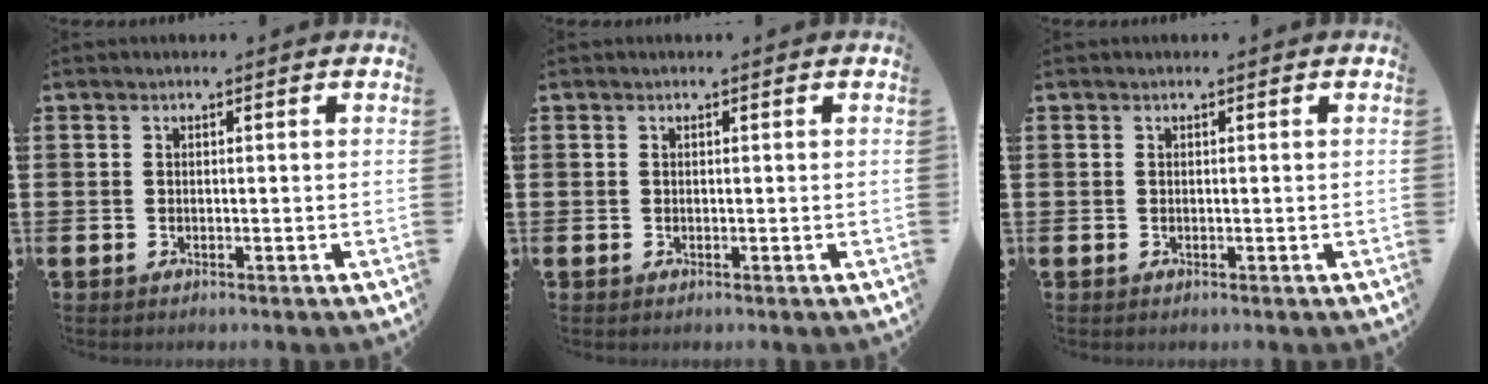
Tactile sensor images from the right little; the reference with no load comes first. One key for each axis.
{"total": 0.0}
{"total": 0.0}